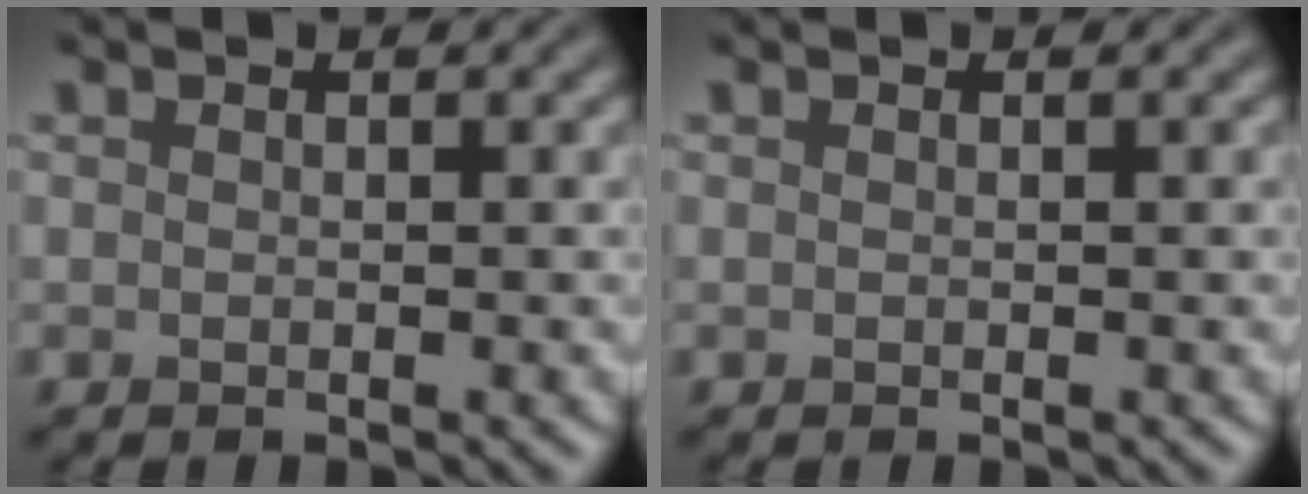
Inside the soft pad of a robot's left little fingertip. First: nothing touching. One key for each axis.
{"total": 0.0}